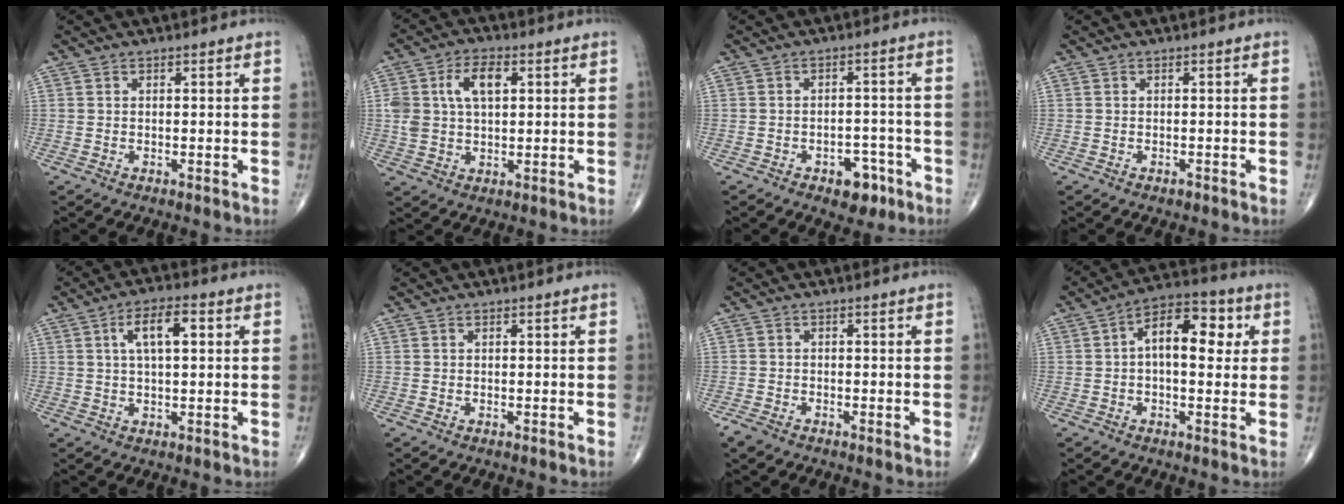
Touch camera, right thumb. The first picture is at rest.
{"total": 8.7, "force": [2.3, 5.0, 6.7], "torque": [-0.121, 0.010, 0.045]}
{"total": 6.0, "force": [-3.4, 3.7, 3.3], "torque": [-0.018, 0.028, -0.042]}
{"total": 0.5, "force": [-0.4, 0.2, 0.2], "torque": [-0.003, 0.000, -0.008]}
{"total": 9.7, "force": [2.6, 3.9, 8.4], "torque": [-0.134, 0.010, 0.038]}
{"total": 0.0}
{"total": 2.1, "force": [-1.5, 1.0, 1.1], "torque": [-0.026, -0.003, -0.029]}
{"total": 11.3, "force": [1.9, 6.0, 9.4], "torque": [-0.121, 0.024, 0.018]}